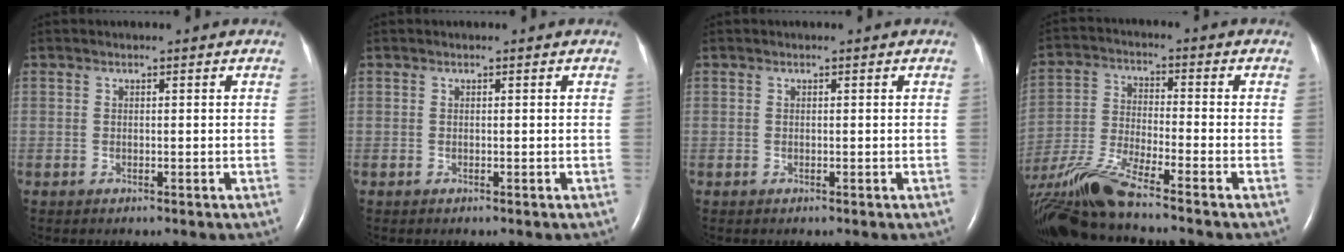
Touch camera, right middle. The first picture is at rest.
{"total": 0.0}
{"total": 0.0}
{"total": 12.8, "force": [-10.8, -0.6, 6.9], "torque": [-0.152, -0.020, -0.208]}